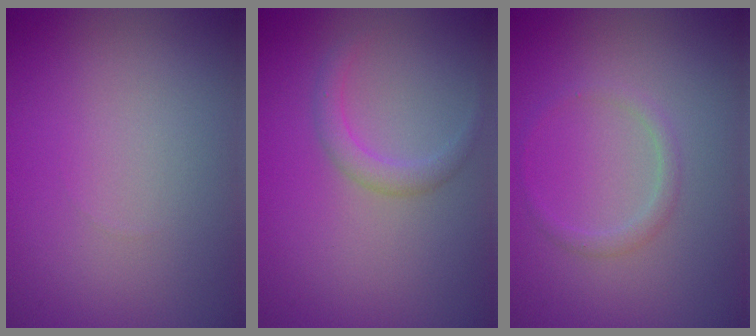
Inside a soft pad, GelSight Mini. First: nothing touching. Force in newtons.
{"total": 1.7, "press": 1.7, "slide": 0.0}
{"total": 1.2, "press": 1.2, "slide": 0.1}